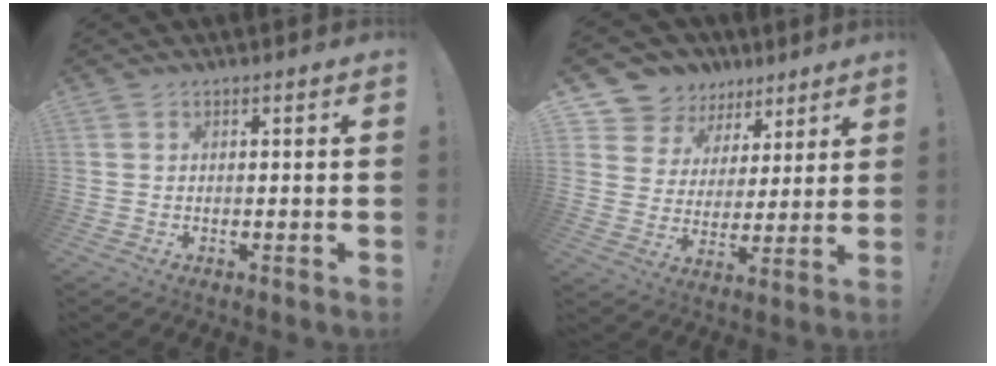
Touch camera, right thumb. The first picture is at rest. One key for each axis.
{"total": 10.2, "fx": 6.7, "fy": 7.5, "fz": 1.6, "tx": -0.035, "ty": -0.054, "tz": 0.136}